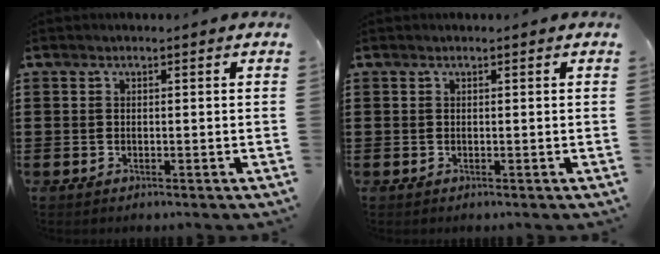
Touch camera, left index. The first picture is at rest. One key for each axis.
{"total": 0.0}